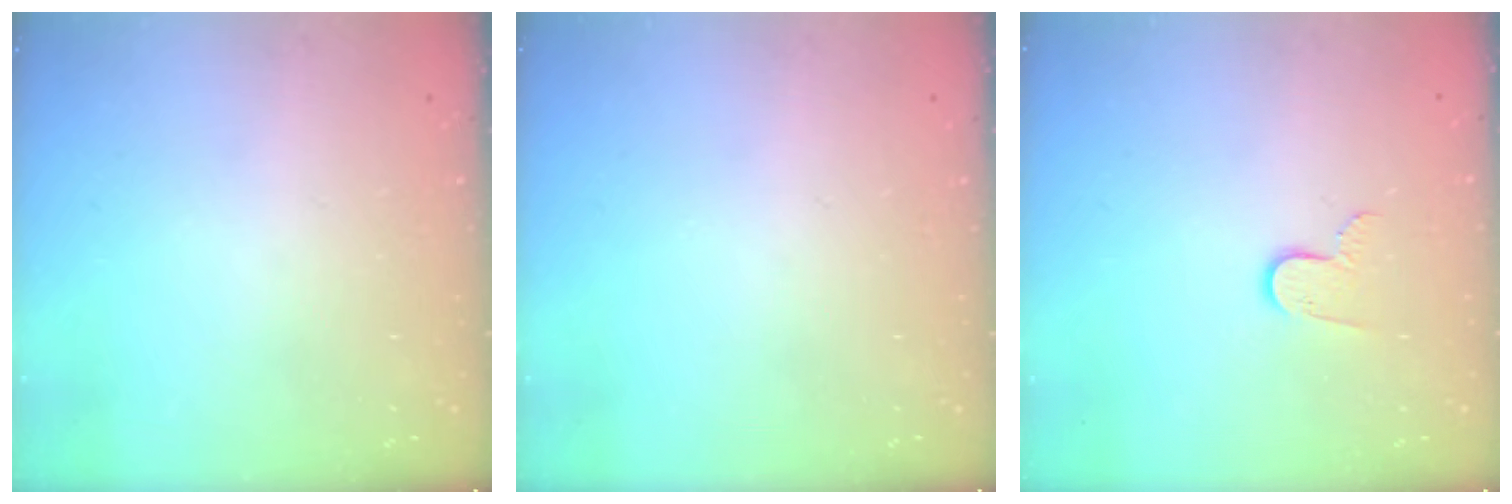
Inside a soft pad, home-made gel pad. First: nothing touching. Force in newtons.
{"total": 0.0}
{"total": 6.1, "press": 6.1, "slide": 0.6}